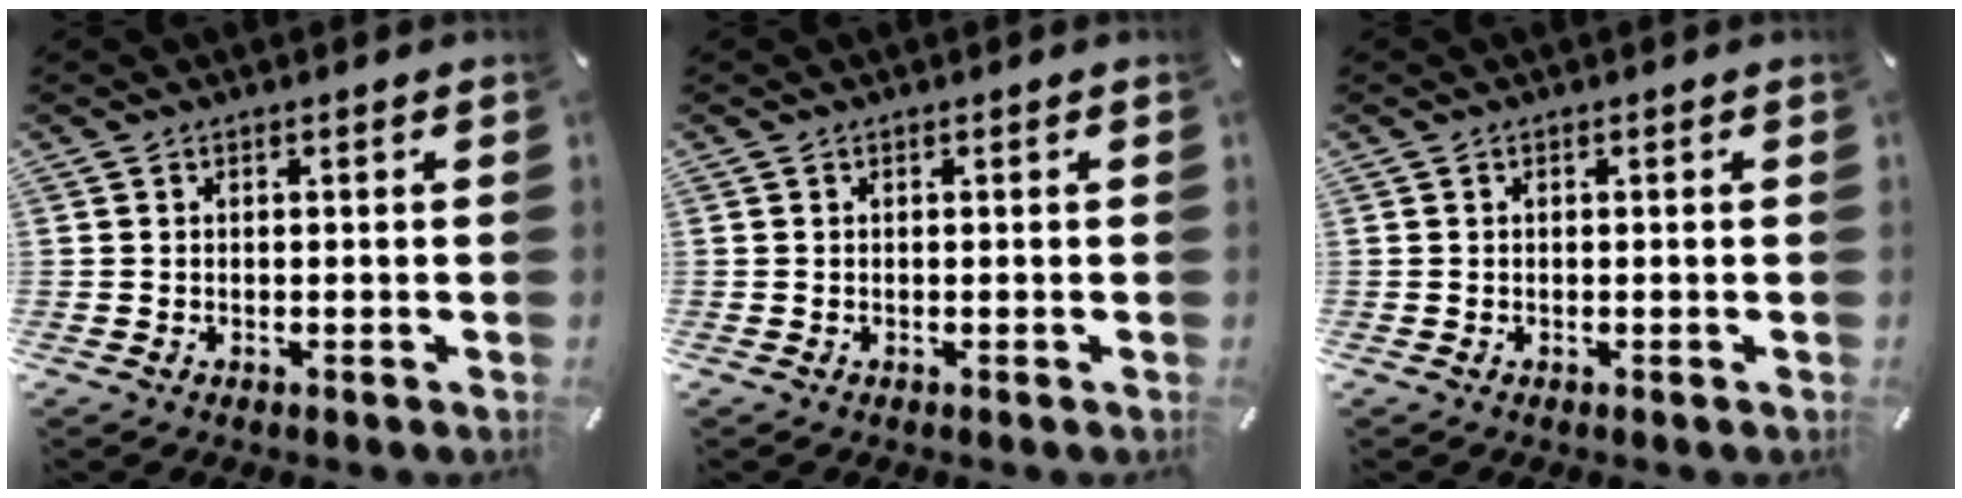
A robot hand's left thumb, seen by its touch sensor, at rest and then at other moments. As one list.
[{"total": 0.0}, {"total": 0.0}]